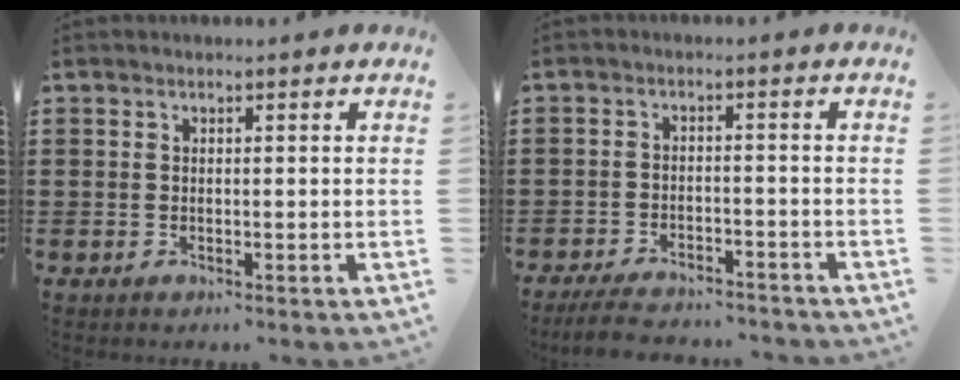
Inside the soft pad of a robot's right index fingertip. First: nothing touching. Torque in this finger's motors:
{"motor_torque": [-0.37, 0.39, 0.16, 0.05]}